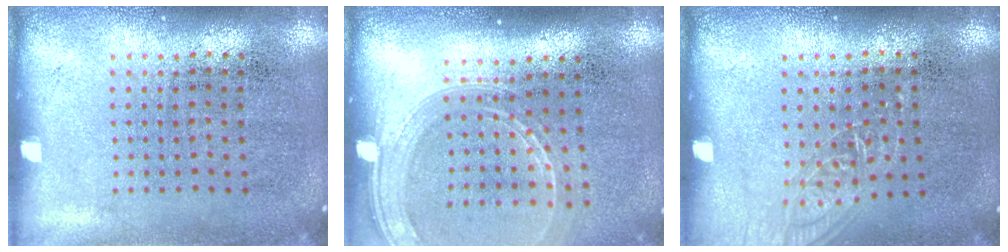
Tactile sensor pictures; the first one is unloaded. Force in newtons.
{"total": 1.9, "press": 1.7, "slide": 0.8}
{"total": 1.2, "press": 1.1, "slide": 0.4}